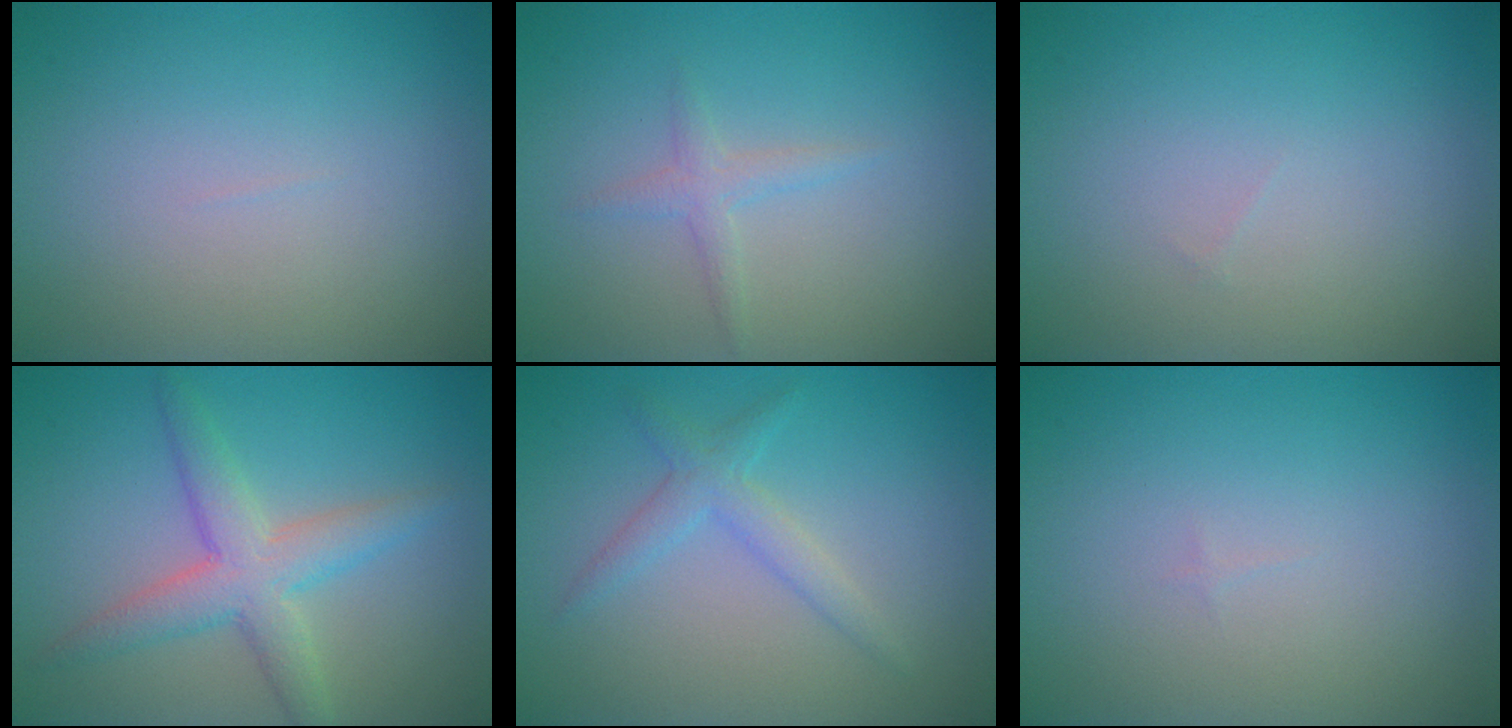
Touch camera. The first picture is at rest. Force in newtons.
{"total": 1.4, "press": 1.4, "slide": 0.1}
{"total": 0.0}
{"total": 4.4, "press": 4.4, "slide": 0.2}
{"total": 2.2, "press": 2.2, "slide": 0.2}
{"total": 0.0}